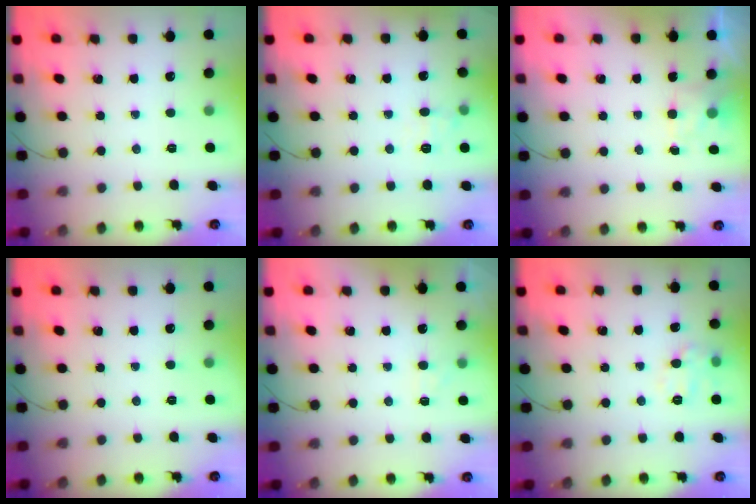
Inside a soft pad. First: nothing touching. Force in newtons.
{"total": 7.7, "press": 7.4, "slide": 2.0}
{"total": 2.2, "press": 1.8, "slide": 1.3}
{"total": 0.0}
{"total": 3.7, "press": 3.4, "slide": 1.3}
{"total": 8.5, "press": 8.5, "slide": 0.6}